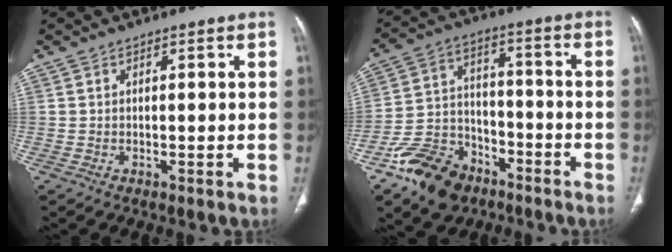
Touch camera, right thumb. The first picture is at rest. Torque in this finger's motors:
{"motor_torque": [3.06, 1.95, 0.56, -1.31, 0.13]}